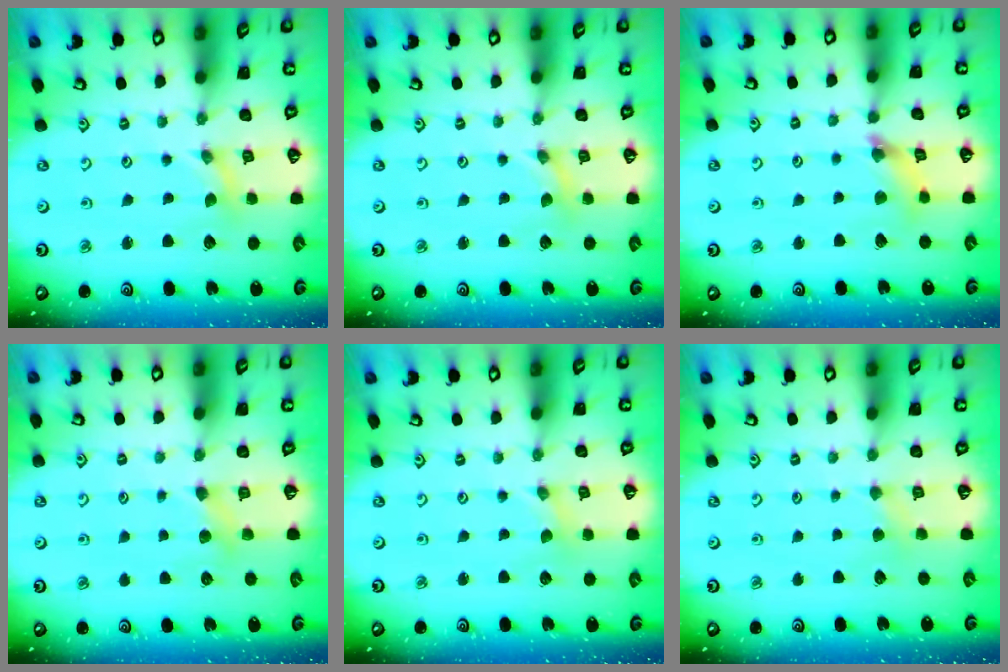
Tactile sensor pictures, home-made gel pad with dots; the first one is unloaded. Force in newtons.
{"total": 0.0}
{"total": 5.7, "press": 5.7, "slide": 0.4}
{"total": 3.1, "press": 3.1, "slide": 0.4}
{"total": 0.0}
{"total": 3.0, "press": 2.9, "slide": 0.5}